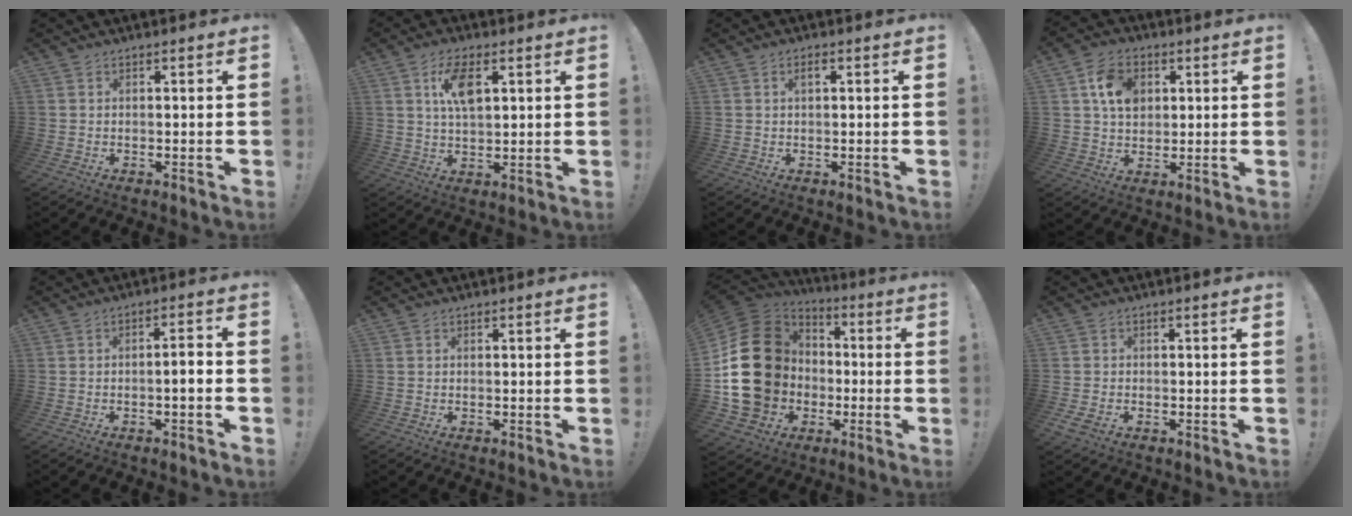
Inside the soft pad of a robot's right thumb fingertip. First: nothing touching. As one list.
[{"total": 9.0, "force": [3.2, 4.1, 7.4], "torque": [-0.123, 0.001, 0.056]}, {"total": 1.6, "force": [0.7, 0.6, 1.4], "torque": [-0.016, -0.001, 0.008]}, {"total": 10.2, "force": [3.6, 7.7, 5.6], "torque": [-0.086, 0.000, 0.071]}, {"total": 3.9, "force": [-1.4, 0.0, 3.6], "torque": [-0.061, 0.002, -0.025]}, {"total": 0.0}, {"total": 26.0, "force": [-0.7, 22.0, 13.9], "torque": [-0.250, 0.009, 0.038]}, {"total": 2.6, "force": [-1.0, 1.7, 1.7], "torque": [-0.037, -0.001, -0.019]}]